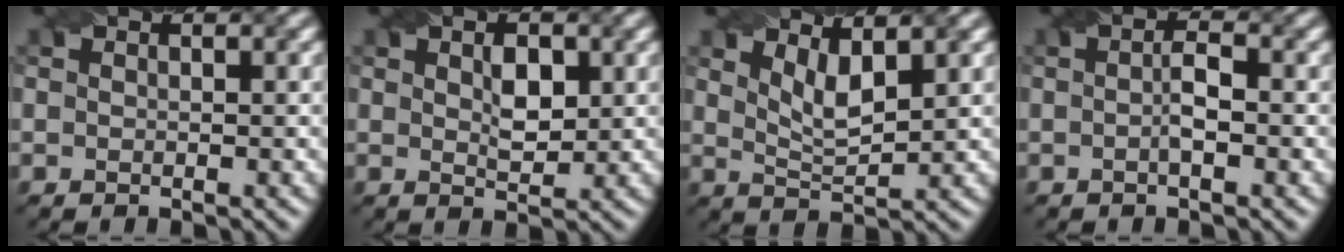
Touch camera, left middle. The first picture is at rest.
{"total": 2.6, "force": [0.8, 1.4, 2.1], "torque": [-0.037, -0.001, 0.017]}
{"total": 3.1, "force": [1.8, 1.0, 2.3], "torque": [-0.050, -0.007, 0.035]}
{"total": 1.9, "force": [-0.3, 0.4, 1.9], "torque": [-0.036, 0.003, -0.007]}